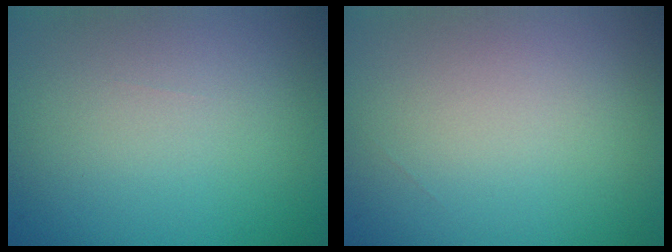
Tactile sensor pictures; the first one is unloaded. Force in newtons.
{"total": 0.0}